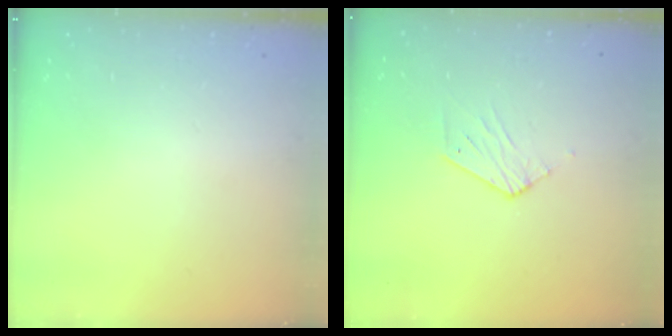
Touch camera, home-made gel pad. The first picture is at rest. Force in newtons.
{"total": 4.9, "press": 4.8, "slide": 0.4}